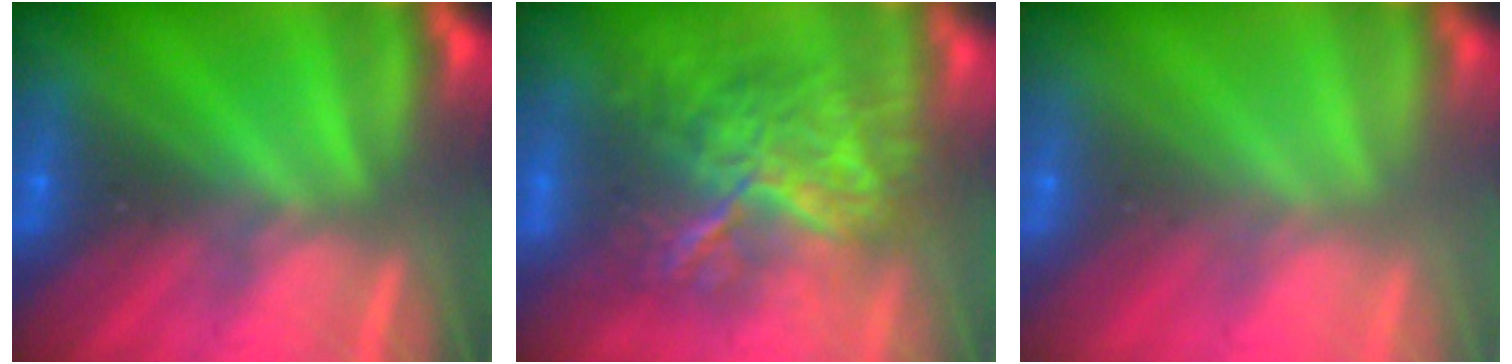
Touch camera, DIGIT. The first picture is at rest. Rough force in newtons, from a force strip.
{"total": 9.8}
{"total": 2.8}